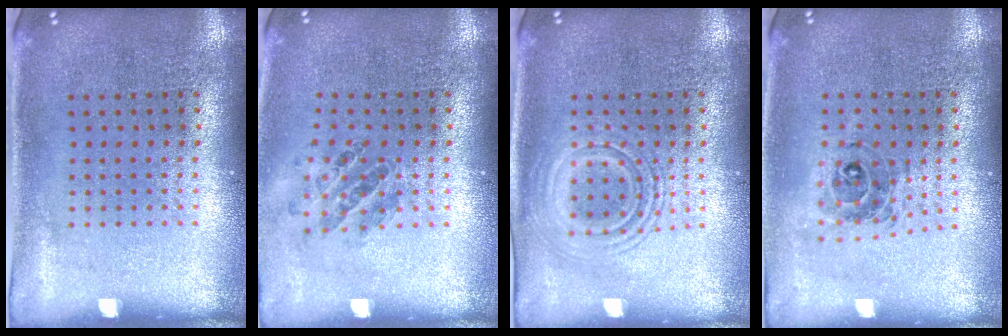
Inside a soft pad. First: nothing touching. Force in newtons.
{"total": 0.9, "press": 0.9, "slide": 0.1}
{"total": 2.1, "press": 2.1, "slide": 0.3}
{"total": 0.8, "press": 0.8, "slide": 0.1}